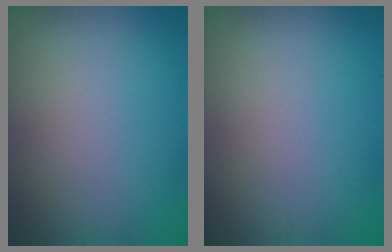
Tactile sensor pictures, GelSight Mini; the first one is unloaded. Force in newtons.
{"total": 0.0}